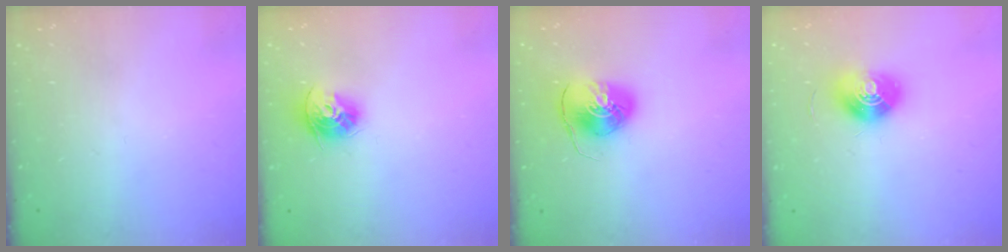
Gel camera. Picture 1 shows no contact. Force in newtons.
{"total": 10.6, "press": 10.6, "slide": 1.0}
{"total": 7.5, "press": 7.5, "slide": 0.7}
{"total": 10.3, "press": 10.3, "slide": 0.5}